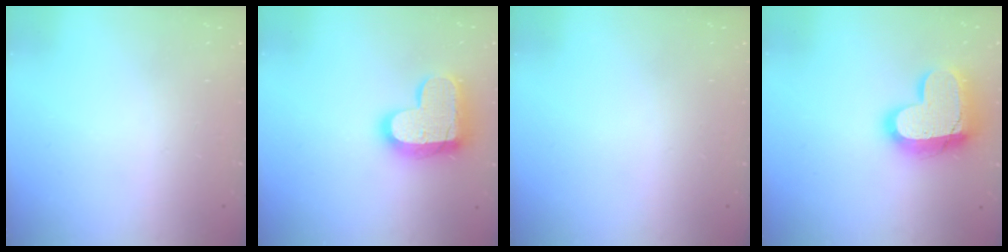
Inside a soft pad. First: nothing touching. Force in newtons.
{"total": 17.7, "press": 17.7, "slide": 1.2}
{"total": 0.0}
{"total": 19.3, "press": 19.2, "slide": 1.6}